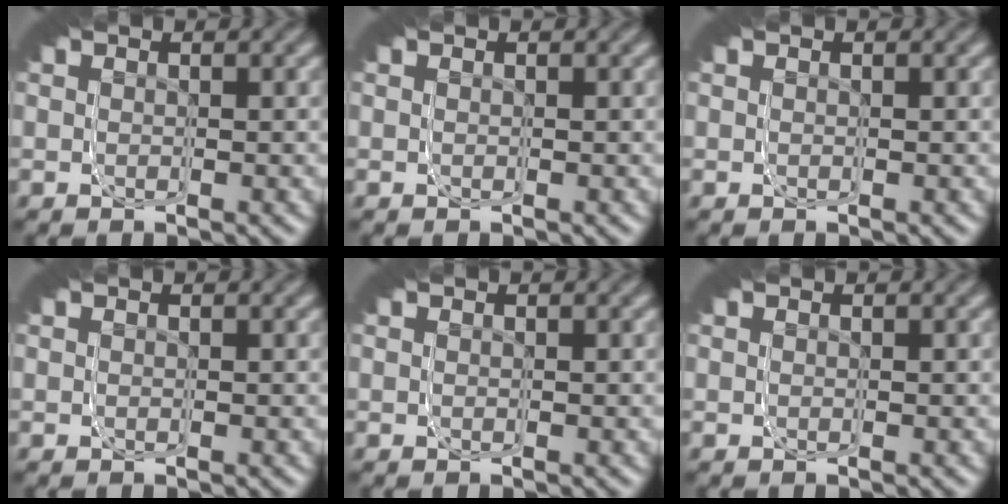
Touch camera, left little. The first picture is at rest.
{"total": 0.0}
{"total": 0.0}
{"total": 0.0}
{"total": 0.0}
{"total": 0.0}